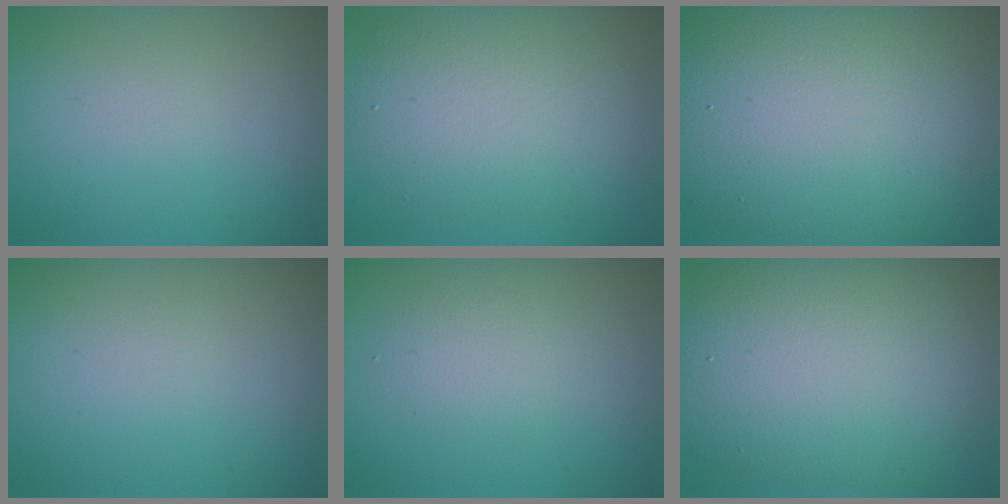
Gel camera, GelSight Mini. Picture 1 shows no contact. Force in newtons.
{"total": 5.7, "press": 5.7, "slide": 0.6}
{"total": 12.6, "press": 12.6, "slide": 0.7}
{"total": 0.0}
{"total": 1.9, "press": 1.9, "slide": 0.0}
{"total": 9.9, "press": 9.9, "slide": 0.4}